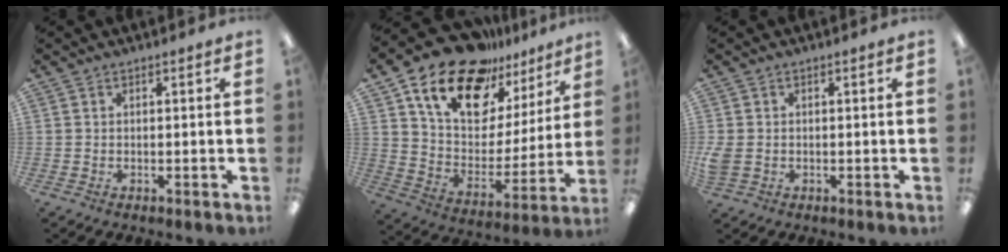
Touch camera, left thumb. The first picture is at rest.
{"total": 19.8, "force": [14.8, 9.8, 8.9], "torque": [-0.165, -0.101, 0.263]}
{"total": 3.3, "force": [-0.4, 2.6, 1.9], "torque": [-0.047, 0.001, -0.009]}